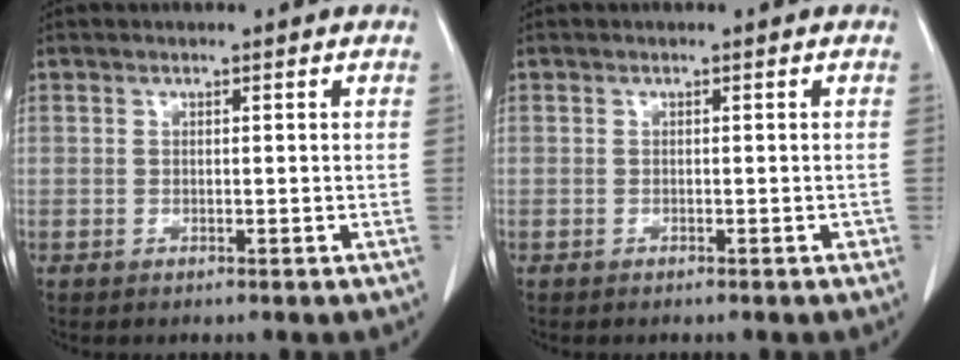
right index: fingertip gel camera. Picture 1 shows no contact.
{"total": 0.6, "force": [-0.5, 0.2, 0.4], "torque": [-0.004, 0.001, -0.006]}